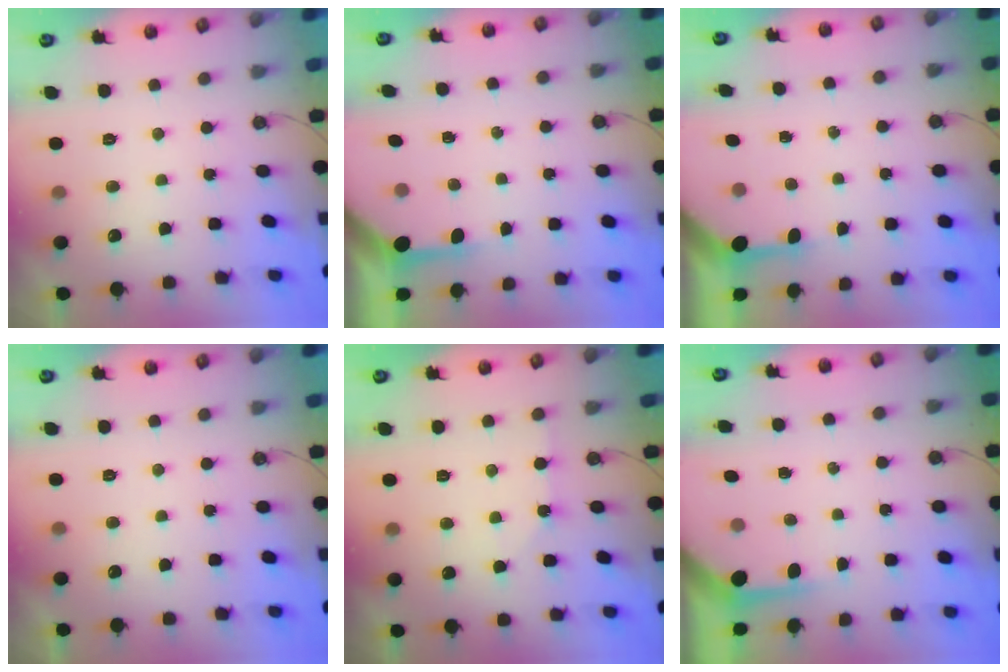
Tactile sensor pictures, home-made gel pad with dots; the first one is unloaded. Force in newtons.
{"total": 3.3, "press": 3.3, "slide": 0.4}
{"total": 3.1, "press": 3.1, "slide": 0.2}
{"total": 0.0}
{"total": 3.7, "press": 3.7, "slide": 0.3}
{"total": 3.6, "press": 3.6, "slide": 0.3}